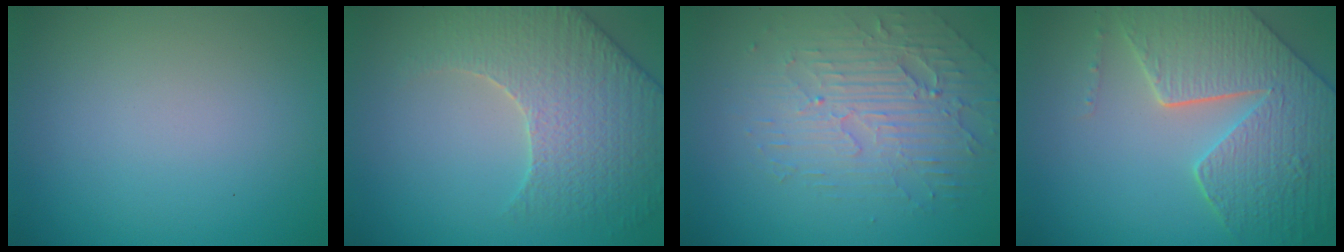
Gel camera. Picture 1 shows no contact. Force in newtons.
{"total": 5.3, "press": 5.0, "slide": 1.7}
{"total": 4.3, "press": 3.8, "slide": 2.1}
{"total": 8.3, "press": 6.1, "slide": 5.7}